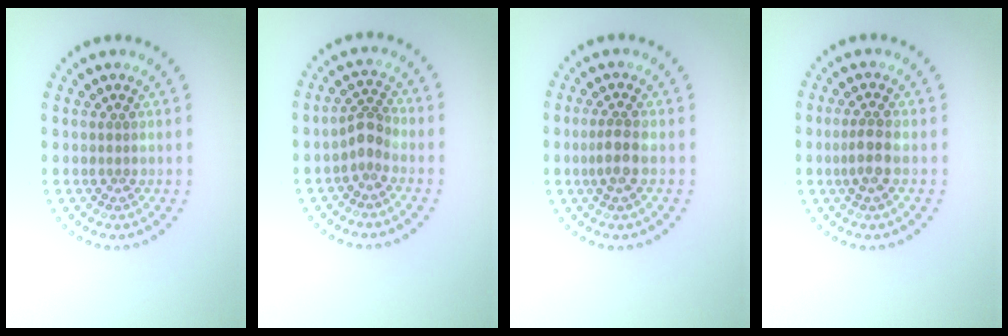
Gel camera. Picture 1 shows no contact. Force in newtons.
{"total": 2.0, "press": 1.6, "slide": 1.2}
{"total": 2.2, "press": 2.0, "slide": 0.9}
{"total": 2.2, "press": 2.0, "slide": 1.0}